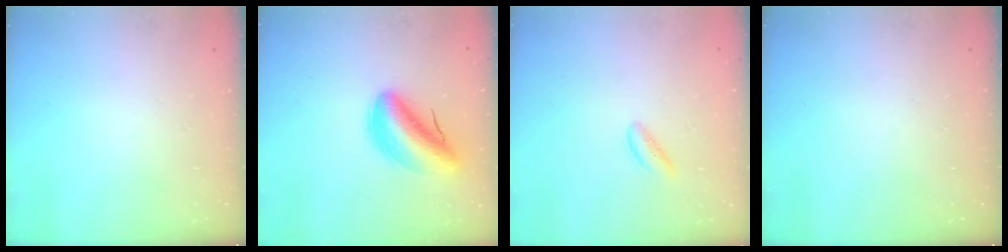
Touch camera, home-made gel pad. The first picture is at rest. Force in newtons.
{"total": 8.6, "press": 8.1, "slide": 2.8}
{"total": 1.4, "press": 1.3, "slide": 0.4}
{"total": 0.0}